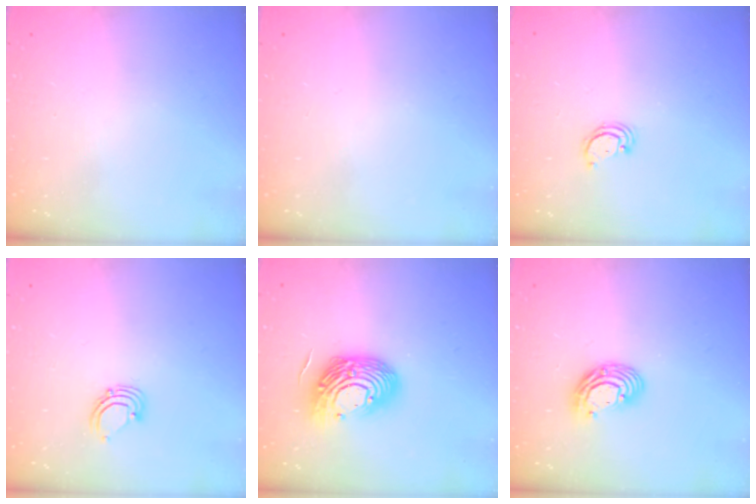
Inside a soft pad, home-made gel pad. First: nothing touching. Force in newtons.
{"total": 0.0}
{"total": 2.2, "press": 2.2, "slide": 0.2}
{"total": 2.9, "press": 2.9, "slide": 0.2}
{"total": 15.4, "press": 15.3, "slide": 1.4}
{"total": 8.4, "press": 8.3, "slide": 1.5}